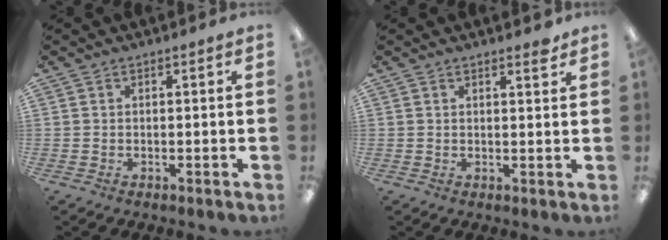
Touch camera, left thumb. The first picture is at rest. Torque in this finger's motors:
{"motor_torque": [-0.06, 0.06, -0.06, -0.19, 0.02]}